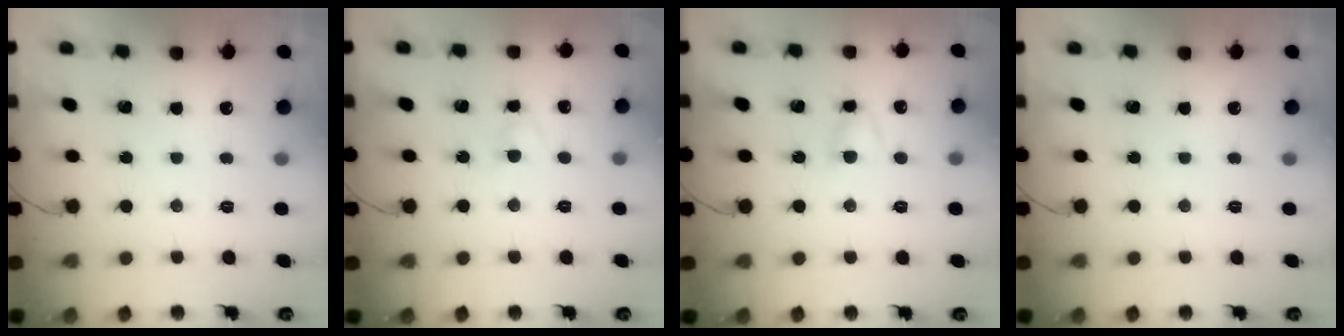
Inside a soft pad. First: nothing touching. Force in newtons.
{"total": 2.6, "press": 2.4, "slide": 1.1}
{"total": 3.5, "press": 3.4, "slide": 0.7}
{"total": 0.0}